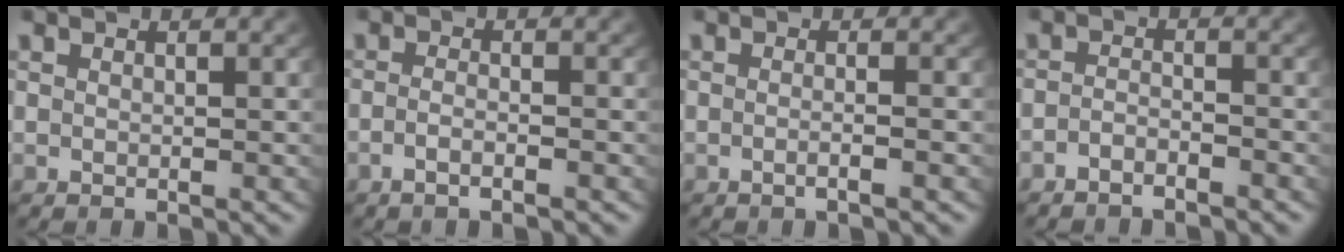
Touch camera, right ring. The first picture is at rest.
{"total": 1.8, "force": [-1.5, 0.0, 1.1], "torque": [-0.032, -0.011, -0.022]}
{"total": 1.2, "force": [-0.8, -0.4, 0.8], "torque": [-0.020, -0.003, -0.014]}
{"total": 2.4, "force": [-2.3, 0.5, 0.3], "torque": [-0.008, -0.011, -0.038]}